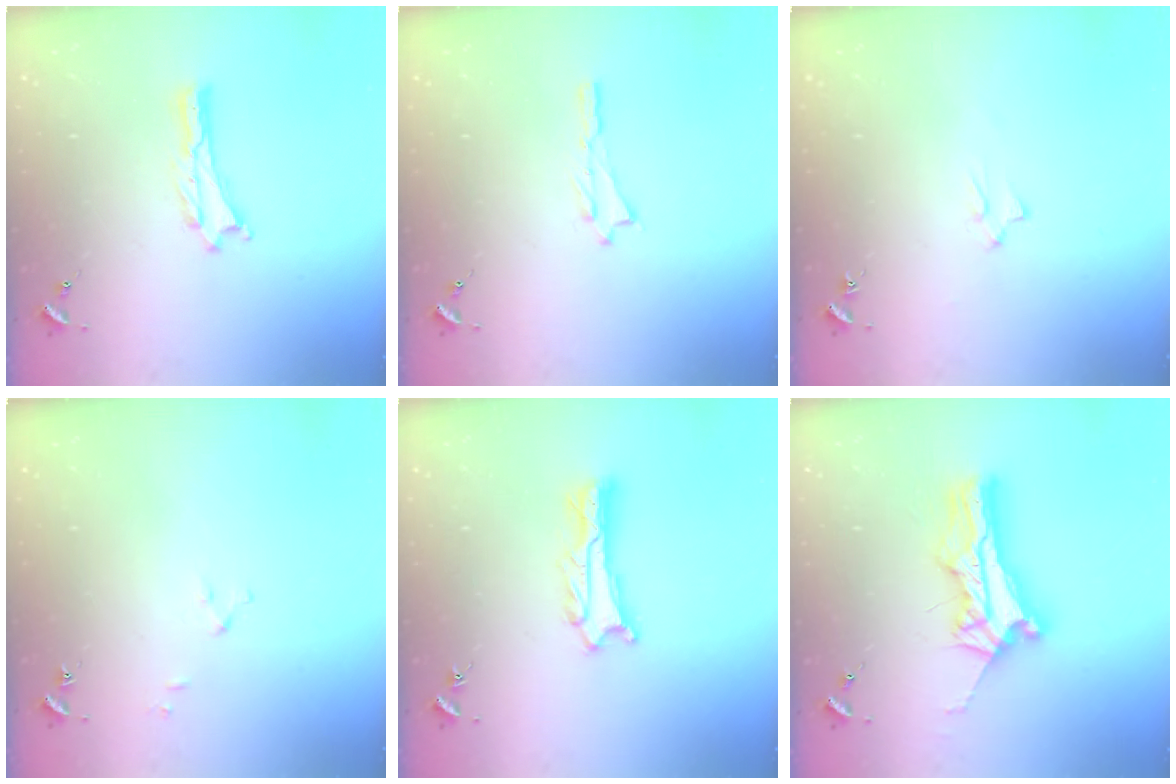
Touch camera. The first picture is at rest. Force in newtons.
{"total": 0.0}
{"total": 2.3, "press": 2.3, "slide": 0.2}
{"total": 2.5, "press": 2.5, "slide": 0.2}
{"total": 1.5, "press": 1.5, "slide": 0.2}
{"total": 10.1, "press": 10.1, "slide": 1.0}